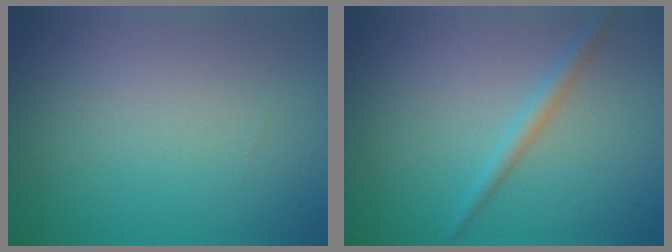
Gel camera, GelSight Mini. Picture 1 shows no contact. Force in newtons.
{"total": 1.6, "press": 1.6, "slide": 0.1}